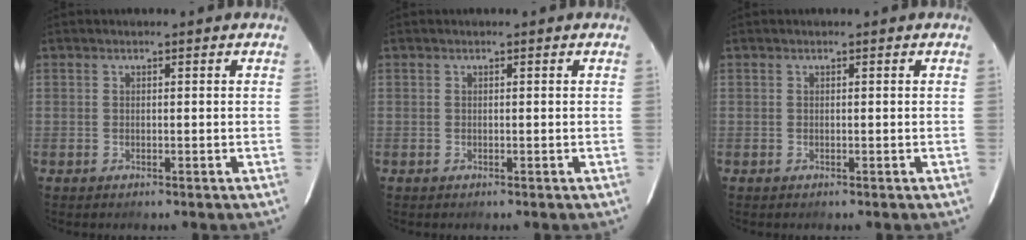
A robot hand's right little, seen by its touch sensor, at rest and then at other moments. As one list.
[{"total": 0.0}, {"total": 0.0}]